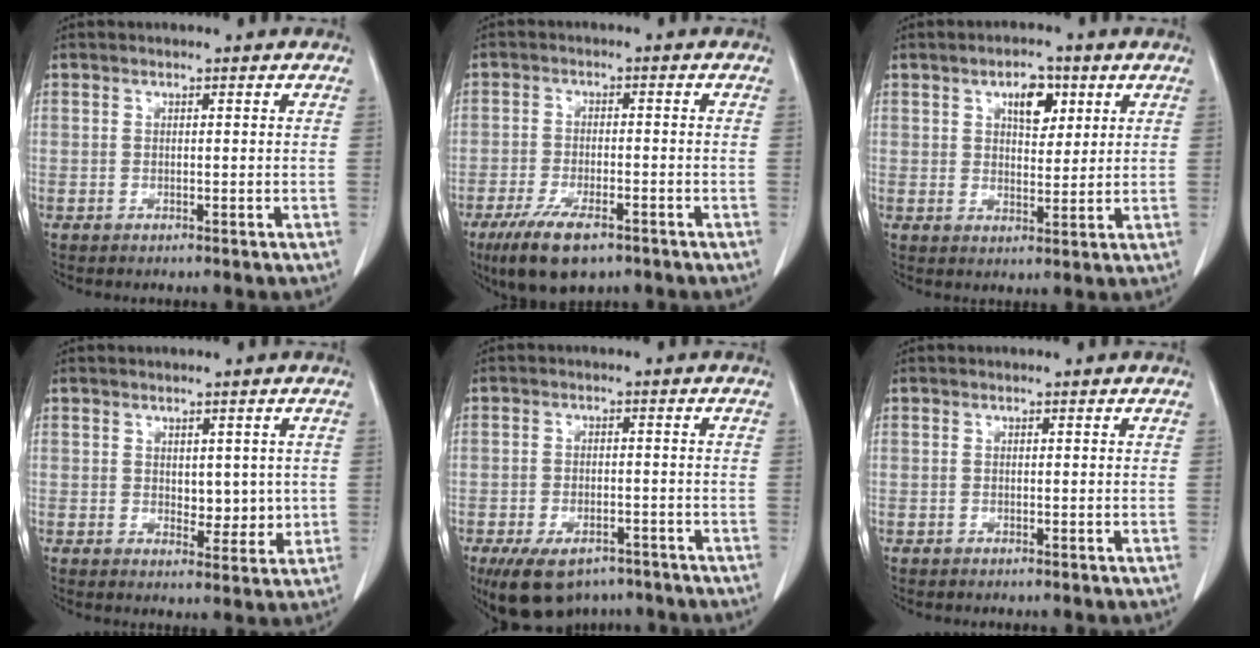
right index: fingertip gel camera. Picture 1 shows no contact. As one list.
[{"total": 8.2, "force": [-5.4, 2.6, 5.6], "torque": [-0.106, -0.013, -0.089]}, {"total": 5.2, "force": [2.5, 2.6, 3.8], "torque": [-0.060, 0.005, 0.041]}, {"total": 4.0, "force": [0.5, 2.4, 3.2], "torque": [-0.036, -0.009, 0.013]}, {"total": 10.2, "force": [-7.5, 4.8, 4.8], "torque": [-0.088, -0.002, -0.116]}, {"total": 0.0}]